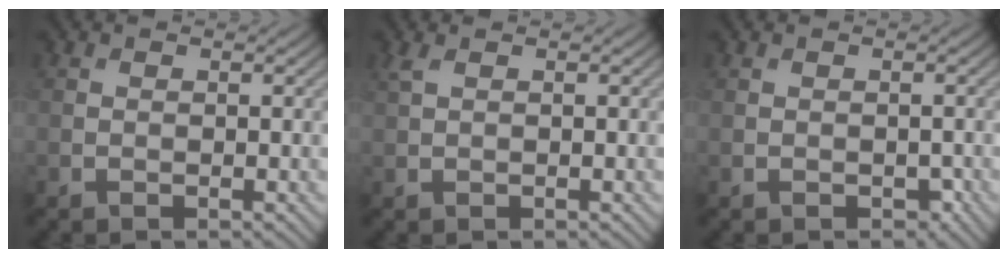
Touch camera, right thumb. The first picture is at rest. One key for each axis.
{"total": 1.2, "fx": 0.7, "fy": 0.3, "fz": 0.9, "tx": -0.028, "ty": 0.004, "tz": 0.017}
{"total": 1.0, "fx": -0.5, "fy": 0.6, "fz": 0.6, "tx": -0.009, "ty": -0.006, "tz": -0.007}